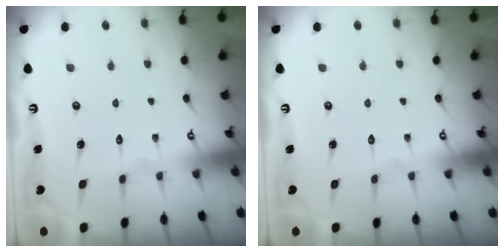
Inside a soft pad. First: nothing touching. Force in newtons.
{"total": 0.0}